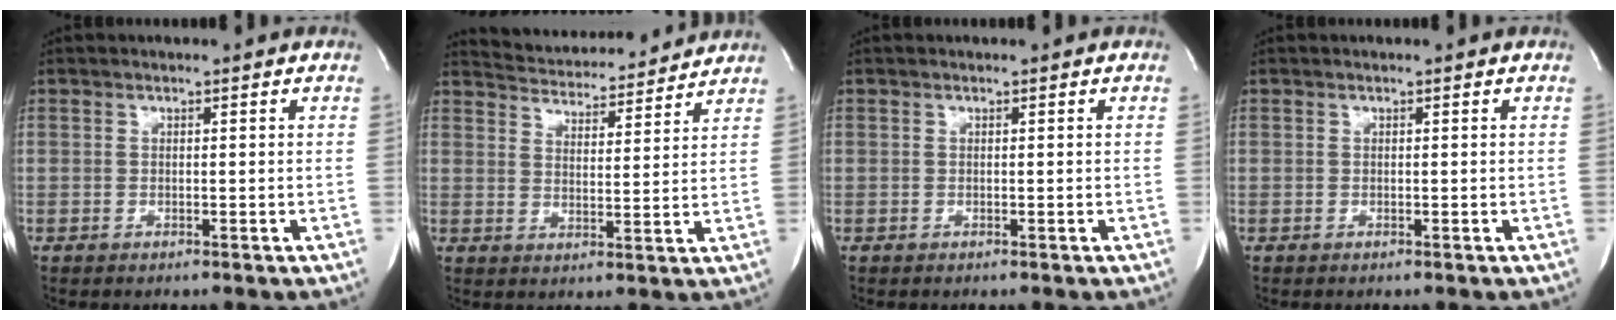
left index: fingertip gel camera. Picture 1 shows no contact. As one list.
[{"total": 12.1, "force": [11.8, 1.4, 2.2], "torque": [-0.037, 0.007, 0.167]}, {"total": 0.0}, {"total": 0.0}]